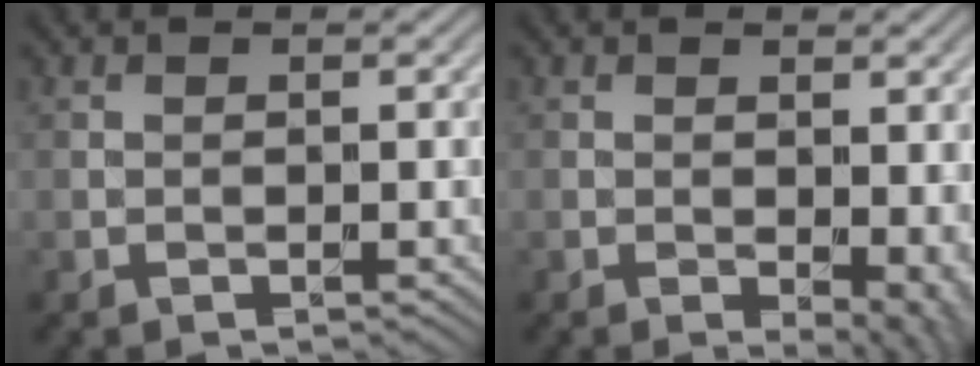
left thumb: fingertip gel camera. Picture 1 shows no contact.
{"total": 4.1, "force": [-0.5, 1.9, 3.7], "torque": [-0.044, -0.009, -0.003]}